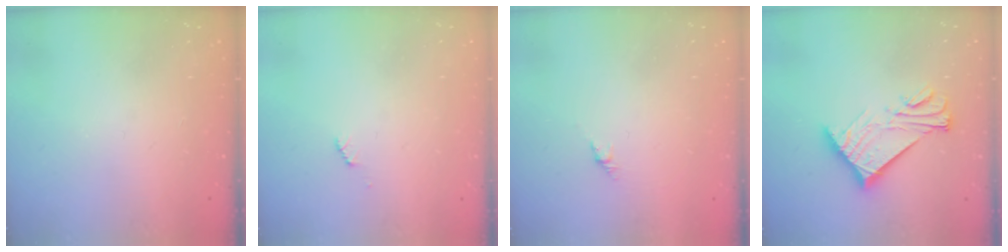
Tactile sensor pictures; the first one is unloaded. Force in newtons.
{"total": 2.5, "press": 2.5, "slide": 0.4}
{"total": 2.7, "press": 2.6, "slide": 0.7}
{"total": 12.0, "press": 12.0, "slide": 0.6}